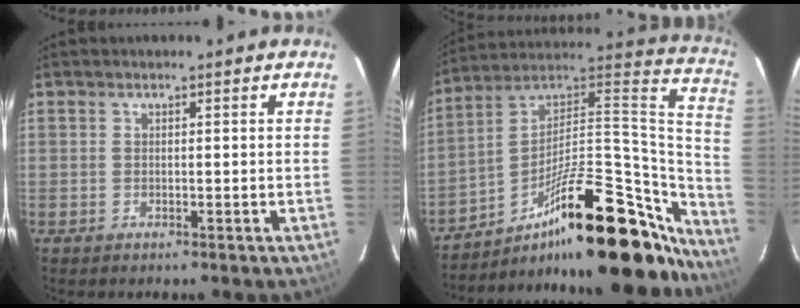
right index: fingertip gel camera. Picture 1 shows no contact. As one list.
[{"total": 33.3, "force": [-22.6, 10.4, 22.2], "torque": [-0.292, 0.039, -0.344]}]